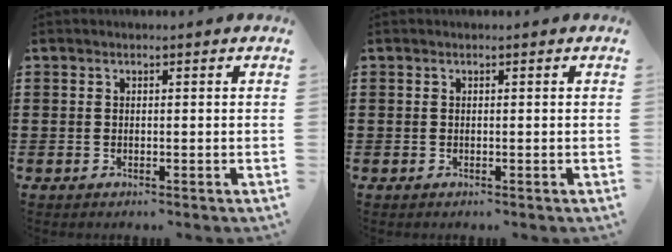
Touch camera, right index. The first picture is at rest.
{"total": 0.0}